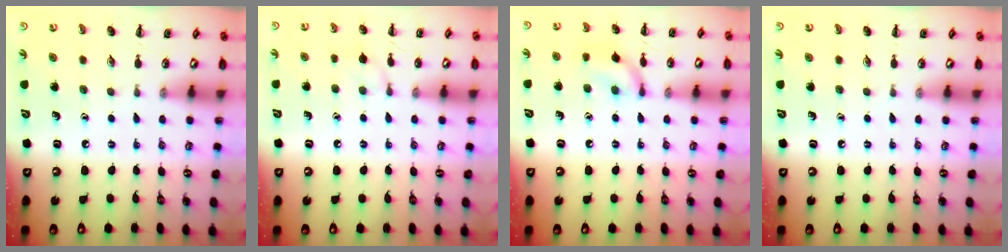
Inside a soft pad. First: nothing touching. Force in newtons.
{"total": 6.3, "press": 5.9, "slide": 2.0}
{"total": 9.4, "press": 9.4, "slide": 0.5}
{"total": 0.0}